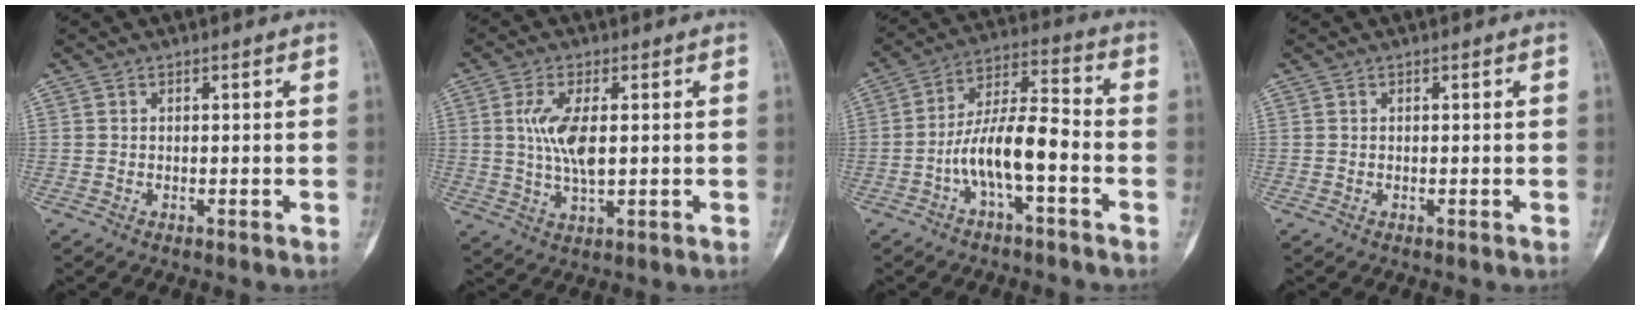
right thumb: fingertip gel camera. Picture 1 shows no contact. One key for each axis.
{"total": 7.6, "fx": 0.9, "fy": 2.9, "fz": 7.0, "tx": -0.153, "ty": -0.008, "tz": 0.022}
{"total": 11.4, "fx": -3.8, "fy": 3.5, "fz": 10.1, "tx": -0.191, "ty": 0.048, "tz": -0.072}
{"total": 0.0}